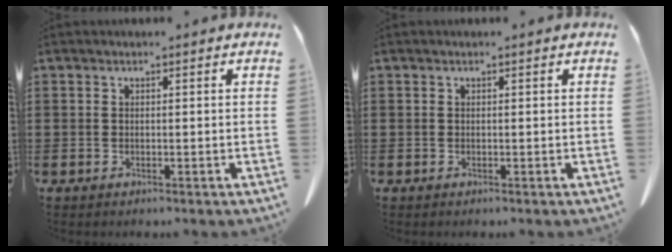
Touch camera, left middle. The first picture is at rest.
{"total": 0.0}